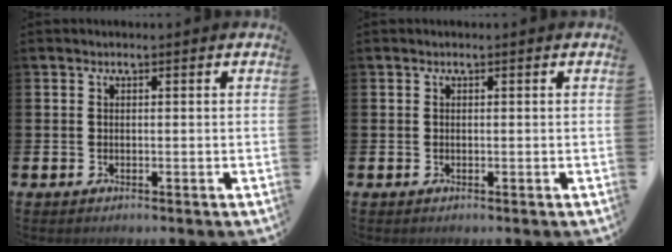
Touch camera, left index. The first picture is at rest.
{"total": 0.0}